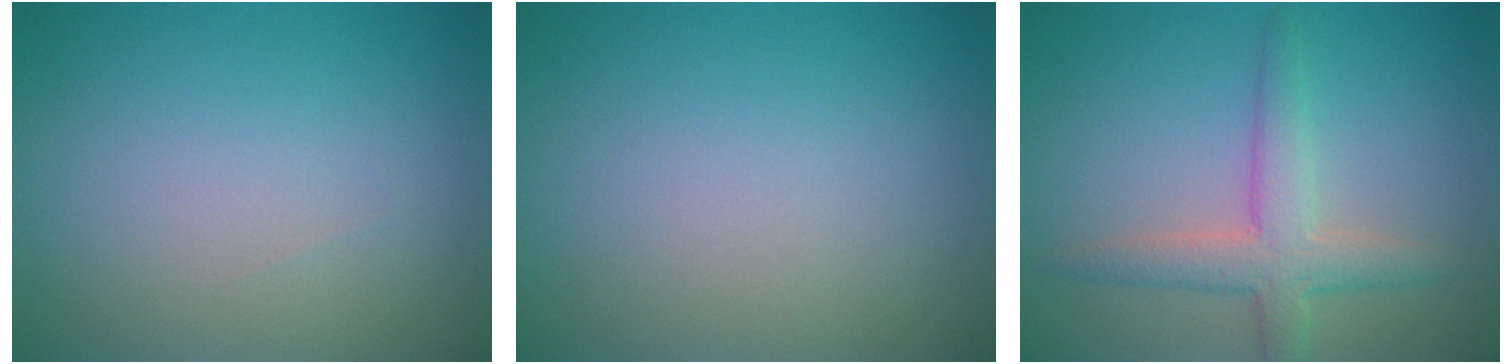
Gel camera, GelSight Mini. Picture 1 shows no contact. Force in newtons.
{"total": 0.0}
{"total": 3.7, "press": 3.7, "slide": 0.2}